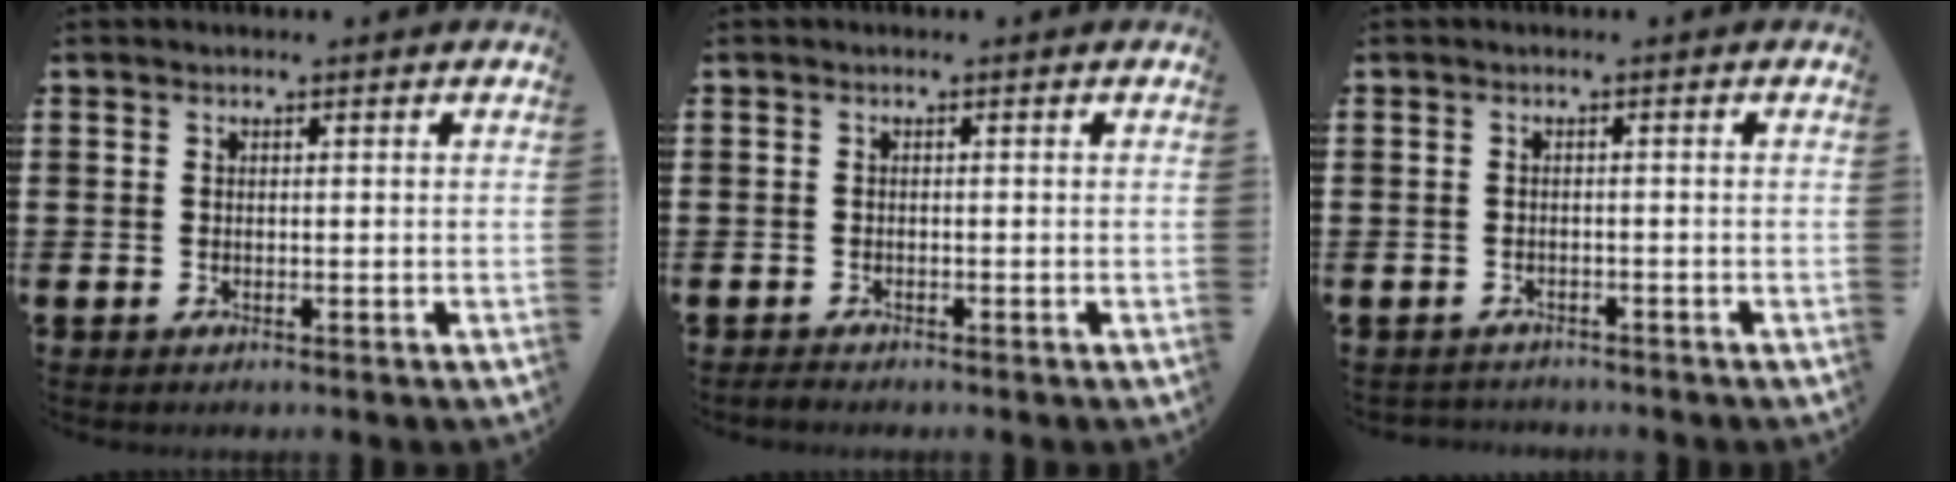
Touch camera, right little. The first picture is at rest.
{"total": 0.6, "force": [-0.5, 0.2, 0.3], "torque": [-0.007, 0.000, -0.010]}
{"total": 0.9, "force": [-0.9, 0.1, -0.1], "torque": [-0.001, 0.002, -0.020]}